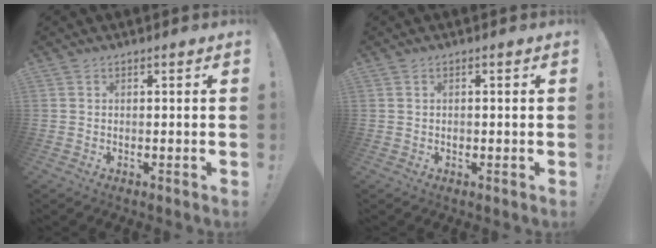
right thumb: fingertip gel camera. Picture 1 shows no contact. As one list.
[{"total": 0.6, "force": [-0.3, 0.5, 0.3], "torque": [-0.014, 0.006, -0.003]}]